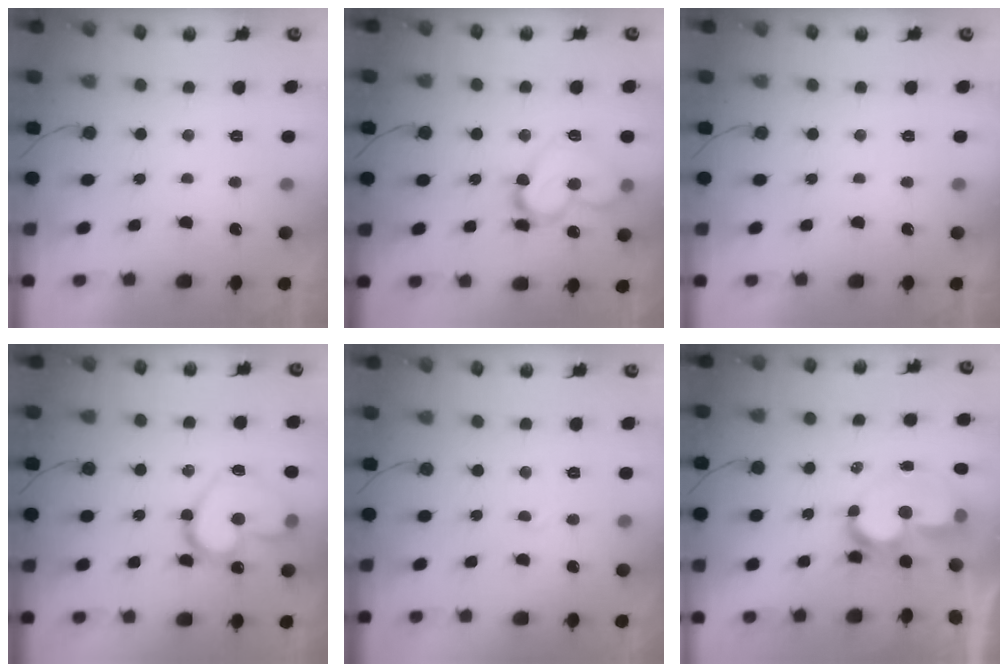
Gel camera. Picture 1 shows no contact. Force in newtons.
{"total": 14.6, "press": 14.5, "slide": 1.8}
{"total": 0.0}
{"total": 17.0, "press": 16.9, "slide": 2.3}
{"total": 2.8, "press": 2.8, "slide": 0.2}
{"total": 10.0, "press": 10.0, "slide": 0.8}